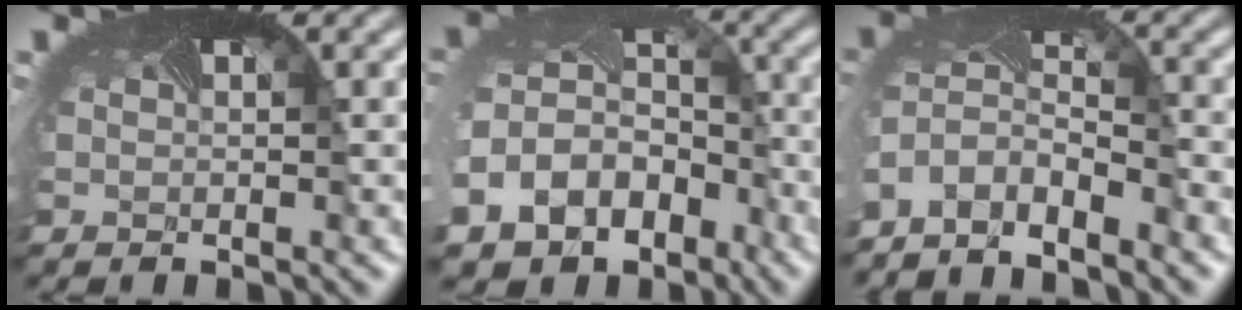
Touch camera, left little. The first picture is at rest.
{"total": 13.5, "force": [-7.2, 10.3, 5.0], "torque": [-0.145, -0.063, -0.096]}
{"total": 4.5, "force": [-4.0, 1.2, 1.6], "torque": [-0.055, -0.021, -0.076]}